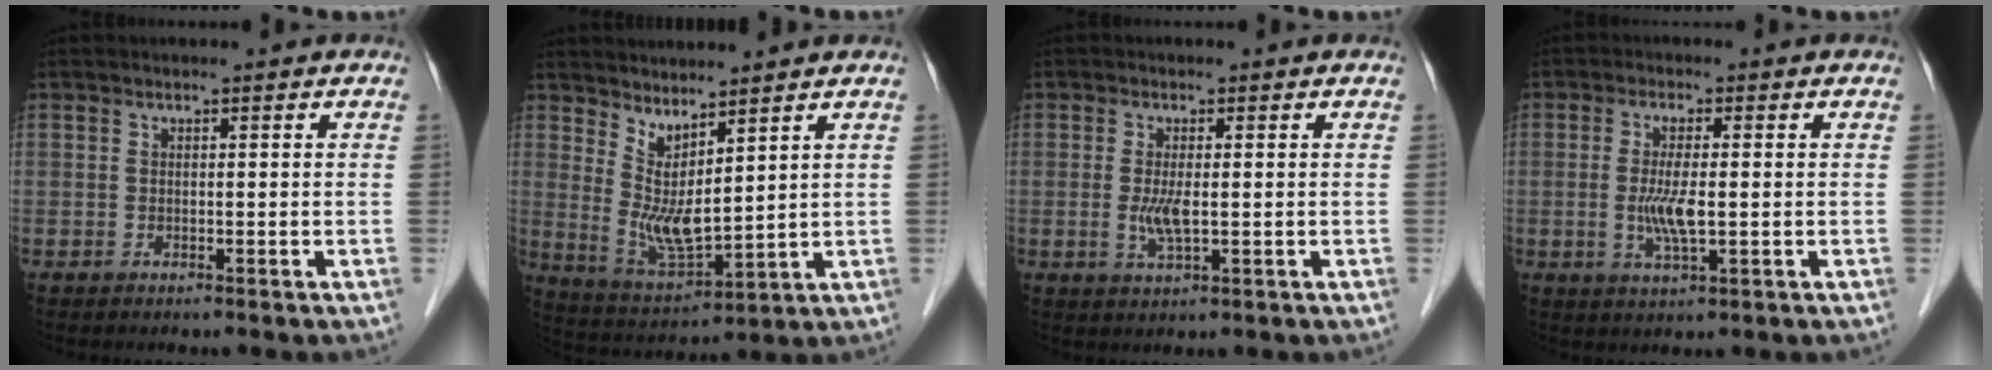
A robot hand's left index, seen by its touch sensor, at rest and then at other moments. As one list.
[{"total": 6.9, "force": [3.7, 1.5, 5.6], "torque": [-0.120, -0.018, 0.088]}, {"total": 3.3, "force": [-0.3, 0.8, 3.2], "torque": [-0.069, -0.005, -0.003]}, {"total": 5.2, "force": [-0.4, 0.7, 5.1], "torque": [-0.109, -0.011, -0.008]}]